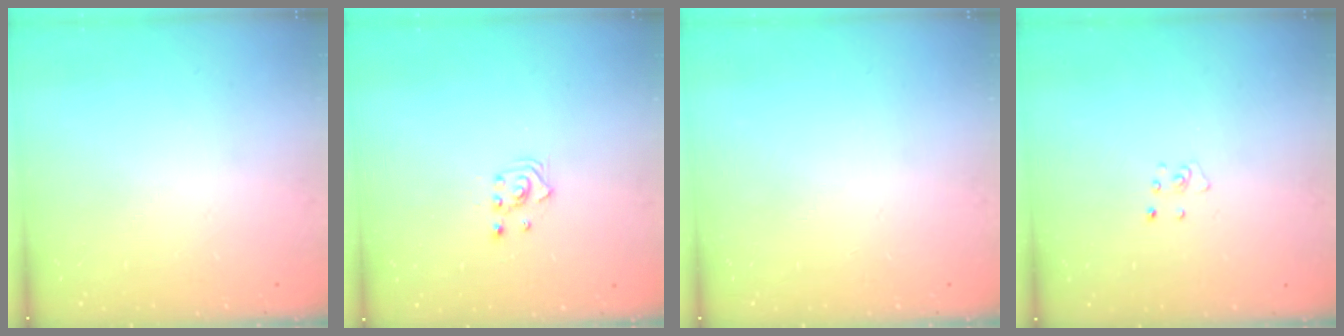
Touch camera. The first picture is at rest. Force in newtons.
{"total": 2.5, "press": 2.5, "slide": 0.3}
{"total": 0.0}
{"total": 3.2, "press": 3.2, "slide": 0.4}